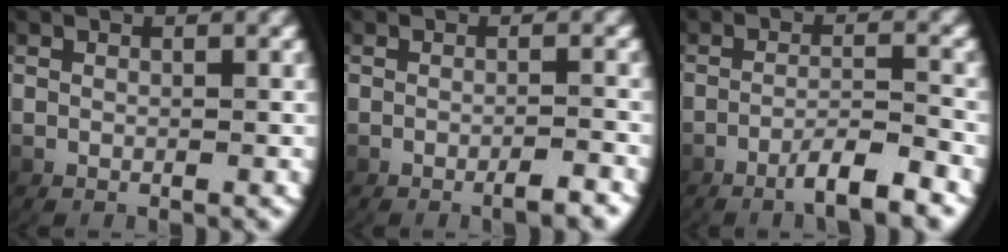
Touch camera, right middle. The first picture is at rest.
{"total": 1.9, "force": [-1.6, 0.0, 1.0], "torque": [-0.012, 0.008, -0.029]}
{"total": 3.6, "force": [-2.6, 0.2, 2.5], "torque": [-0.044, 0.001, -0.043]}